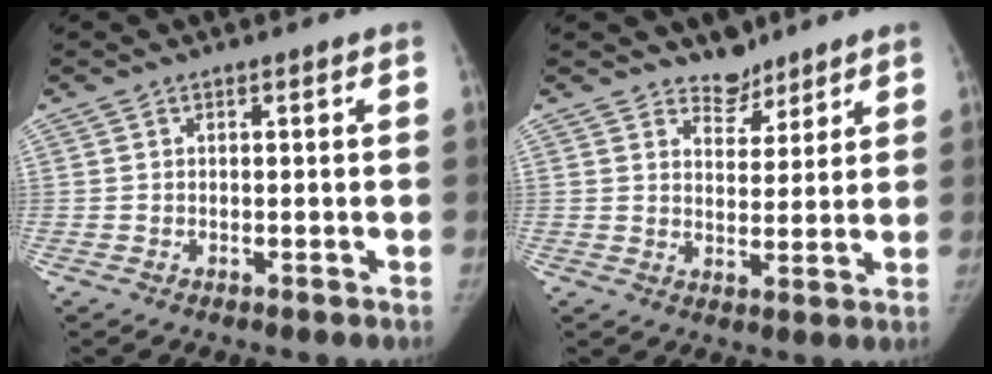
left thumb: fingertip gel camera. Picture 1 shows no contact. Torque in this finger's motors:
{"motor_torque": [0.35, -0.23, 0.52, -0.45, -0.01]}